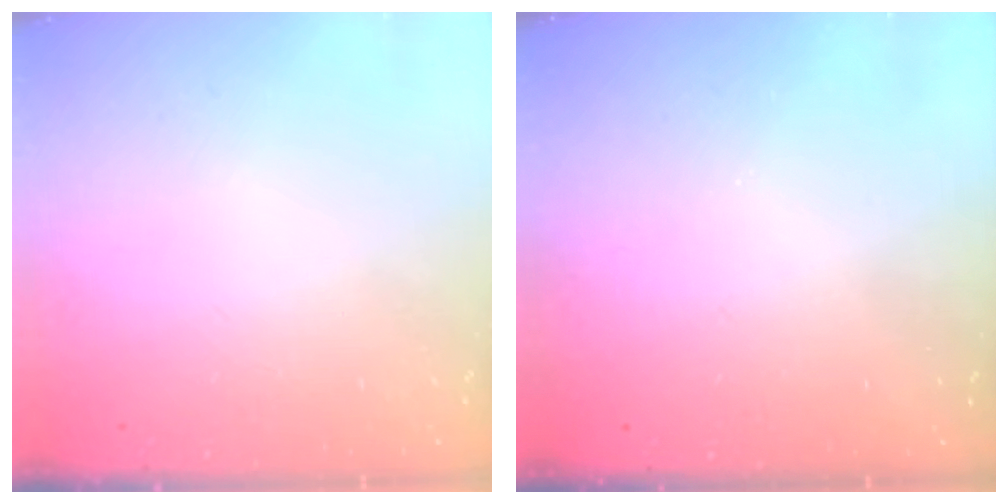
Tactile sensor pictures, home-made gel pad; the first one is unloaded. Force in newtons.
{"total": 3.2, "press": 3.2, "slide": 0.1}